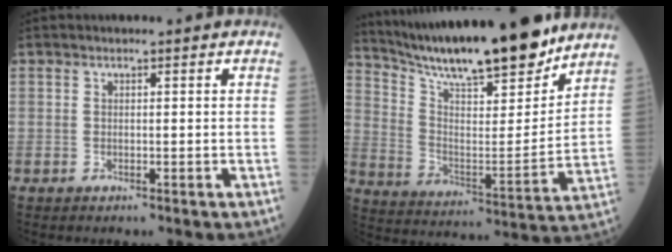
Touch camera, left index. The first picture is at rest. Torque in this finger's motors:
{"motor_torque": [0.42, -0.64, 0.76, 0.15]}